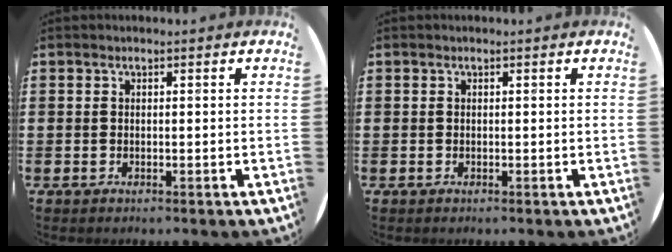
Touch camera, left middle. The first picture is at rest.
{"total": 0.0}